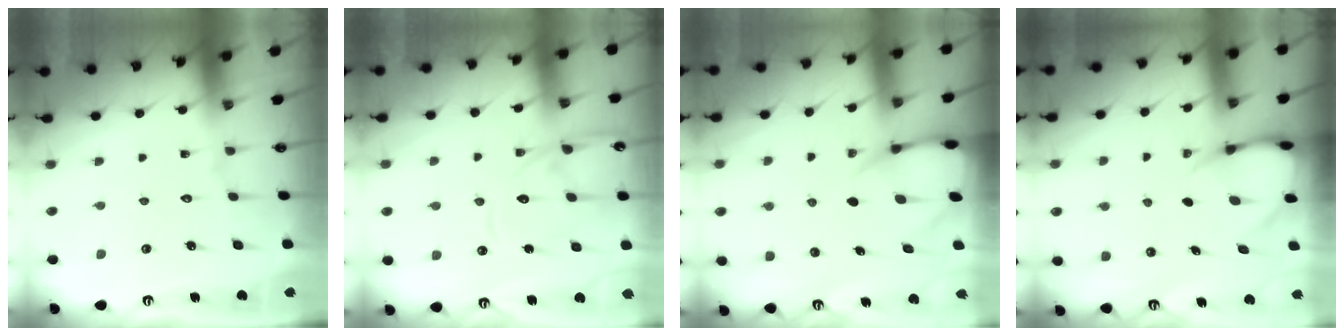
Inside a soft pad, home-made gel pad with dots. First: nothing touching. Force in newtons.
{"total": 14.0, "press": 14.0, "slide": 1.3}
{"total": 6.6, "press": 6.6, "slide": 0.7}
{"total": 6.0, "press": 6.0, "slide": 0.8}